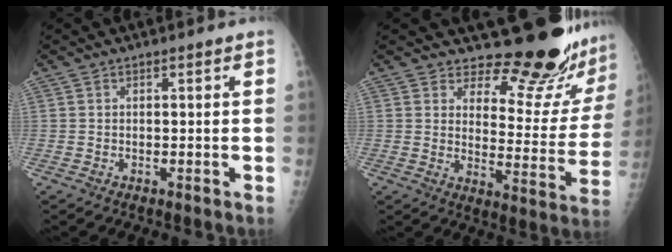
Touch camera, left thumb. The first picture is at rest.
{"total": 17.3, "force": [16.0, 4.3, 5.0], "torque": [-0.015, -0.171, 0.194]}